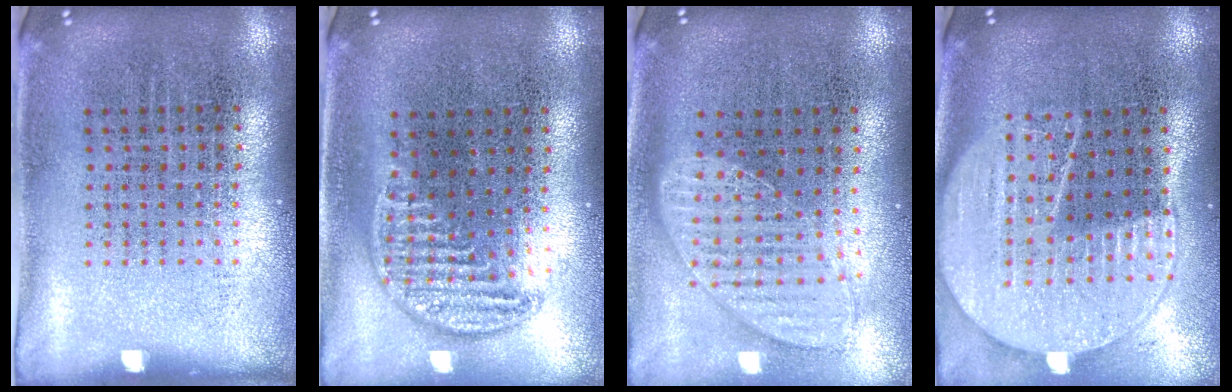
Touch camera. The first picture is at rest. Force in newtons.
{"total": 1.0, "press": 1.0, "slide": 0.4}
{"total": 1.2, "press": 1.2, "slide": 0.3}
{"total": 2.0, "press": 1.8, "slide": 1.0}